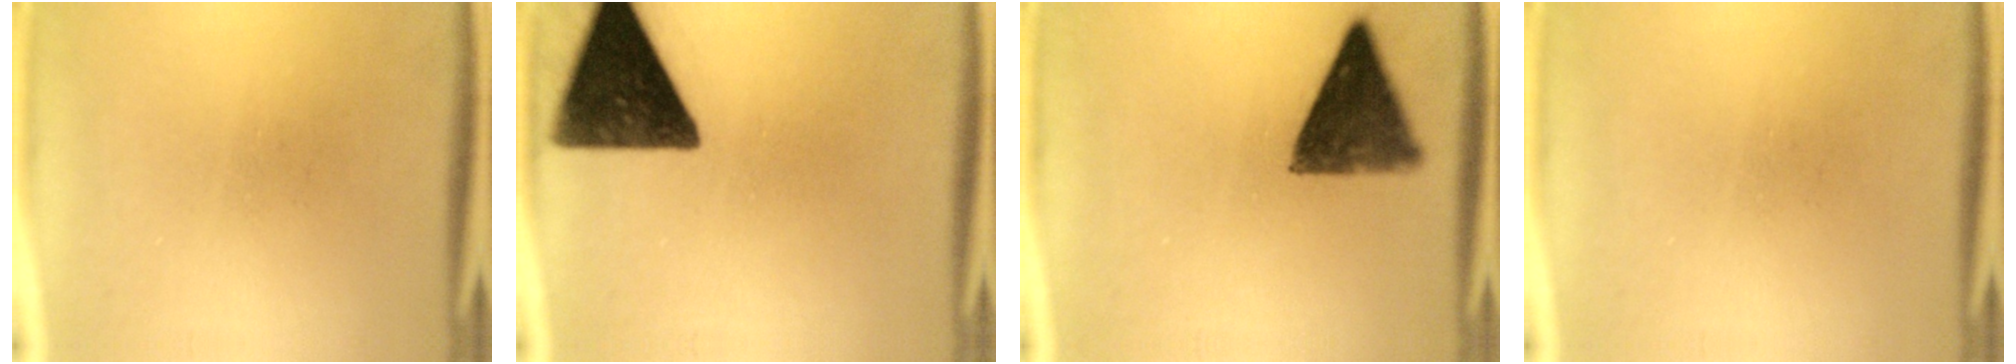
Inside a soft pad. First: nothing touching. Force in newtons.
{"total": 15.5}
{"total": 10.3}
{"total": 0.0}